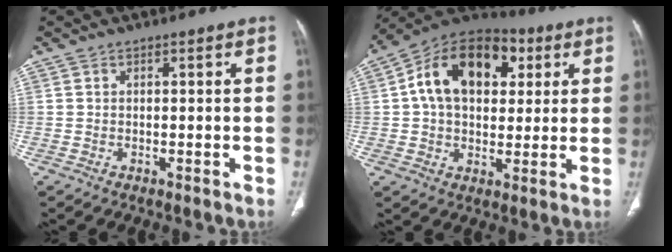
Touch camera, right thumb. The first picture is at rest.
{"total": 18.5, "force": [4.9, 12.3, 12.9], "torque": [-0.181, 0.015, 0.072]}